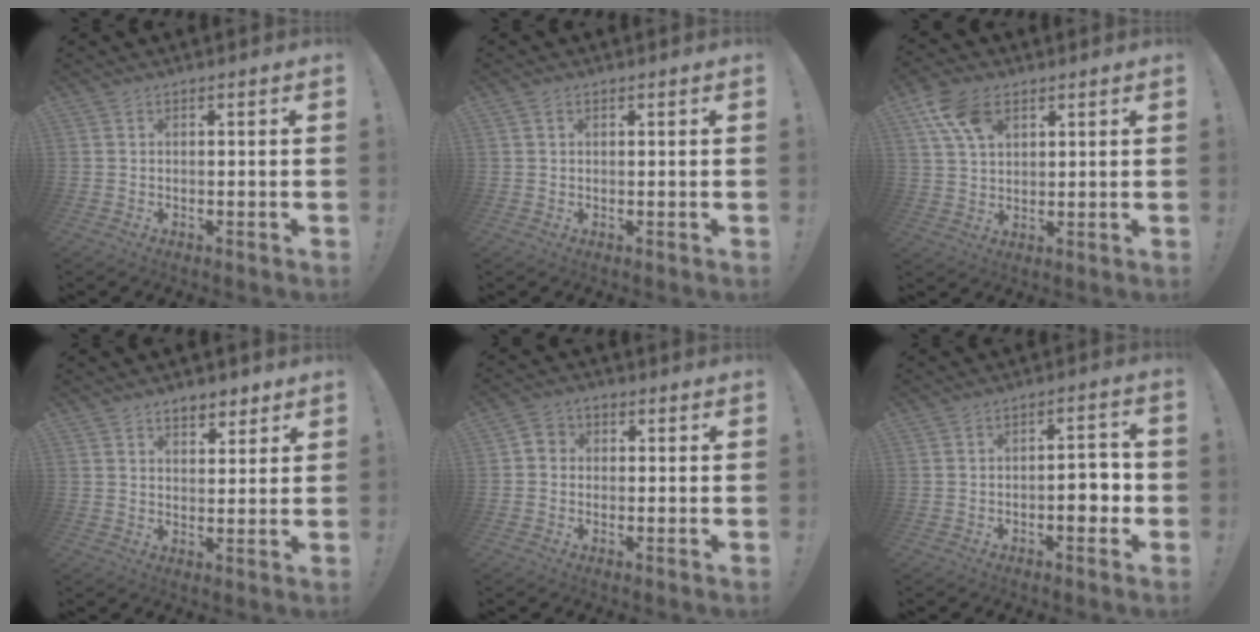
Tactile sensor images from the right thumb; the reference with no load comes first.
{"total": 0.8, "force": [0.5, 0.5, 0.3], "torque": [0.003, -0.002, 0.008]}
{"total": 10.7, "force": [5.2, 6.7, 6.5], "torque": [-0.124, -0.006, 0.102]}
{"total": 5.2, "force": [3.9, 2.8, 1.9], "torque": [-0.014, -0.024, 0.069]}
{"total": 3.7, "force": [-0.8, 3.3, 1.6], "torque": [-0.026, 0.014, -0.014]}
{"total": 6.7, "force": [-2.0, 3.2, 5.6], "torque": [-0.072, 0.012, -0.035]}